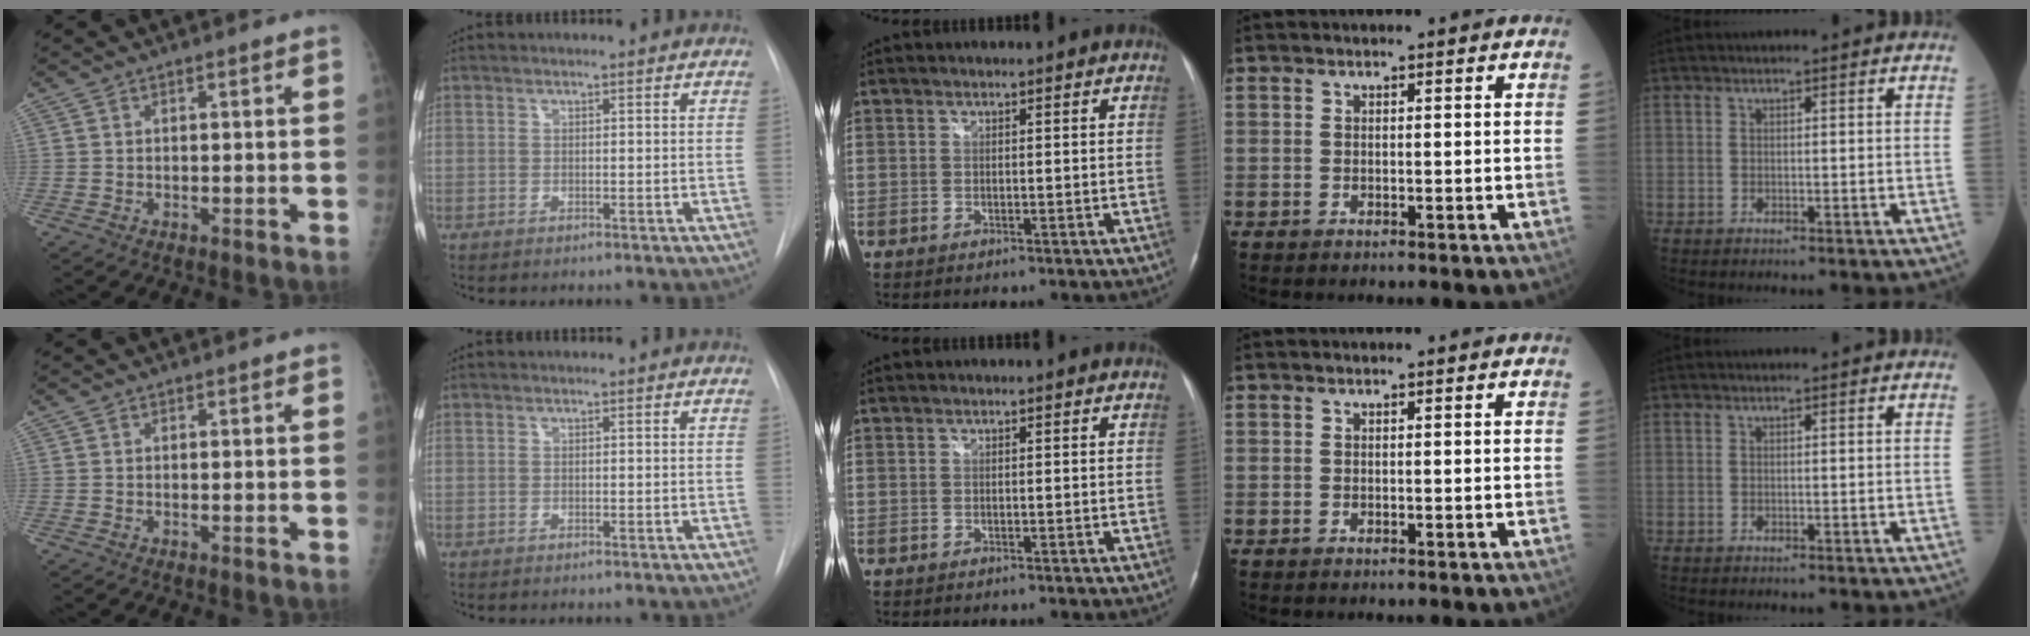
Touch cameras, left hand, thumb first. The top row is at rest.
{}